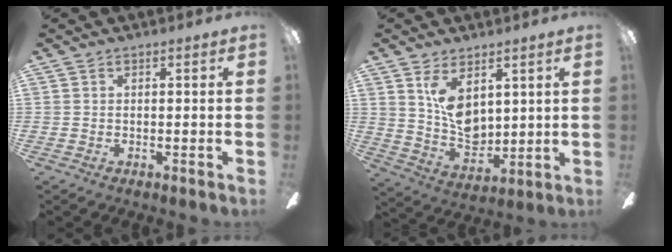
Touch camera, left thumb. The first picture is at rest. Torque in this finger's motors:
{"motor_torque": [1.25, 1.18, 1.51, -0.56, 0.05]}